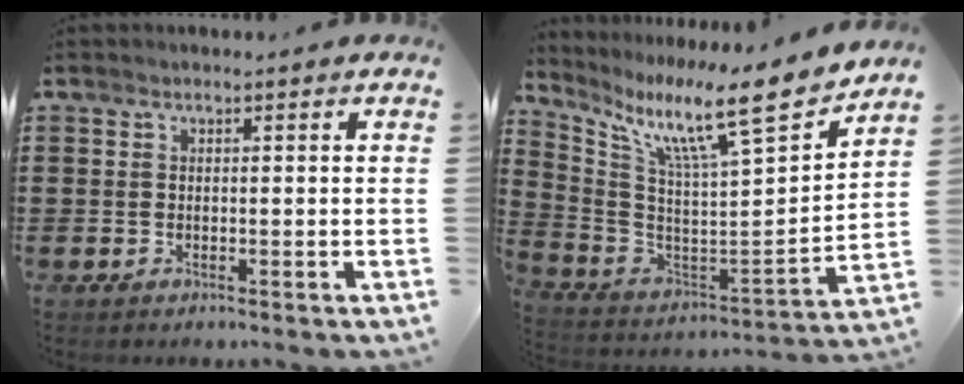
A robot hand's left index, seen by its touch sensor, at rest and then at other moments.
{"total": 12.5, "force": [9.2, 1.0, 8.5], "torque": [-0.174, -0.075, 0.139]}